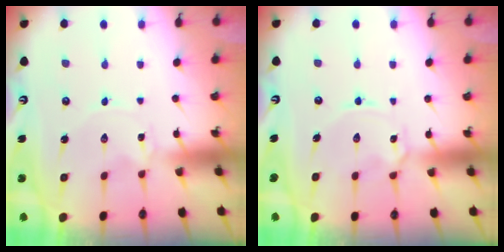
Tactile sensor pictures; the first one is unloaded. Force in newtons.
{"total": 2.6, "press": 2.6, "slide": 0.4}